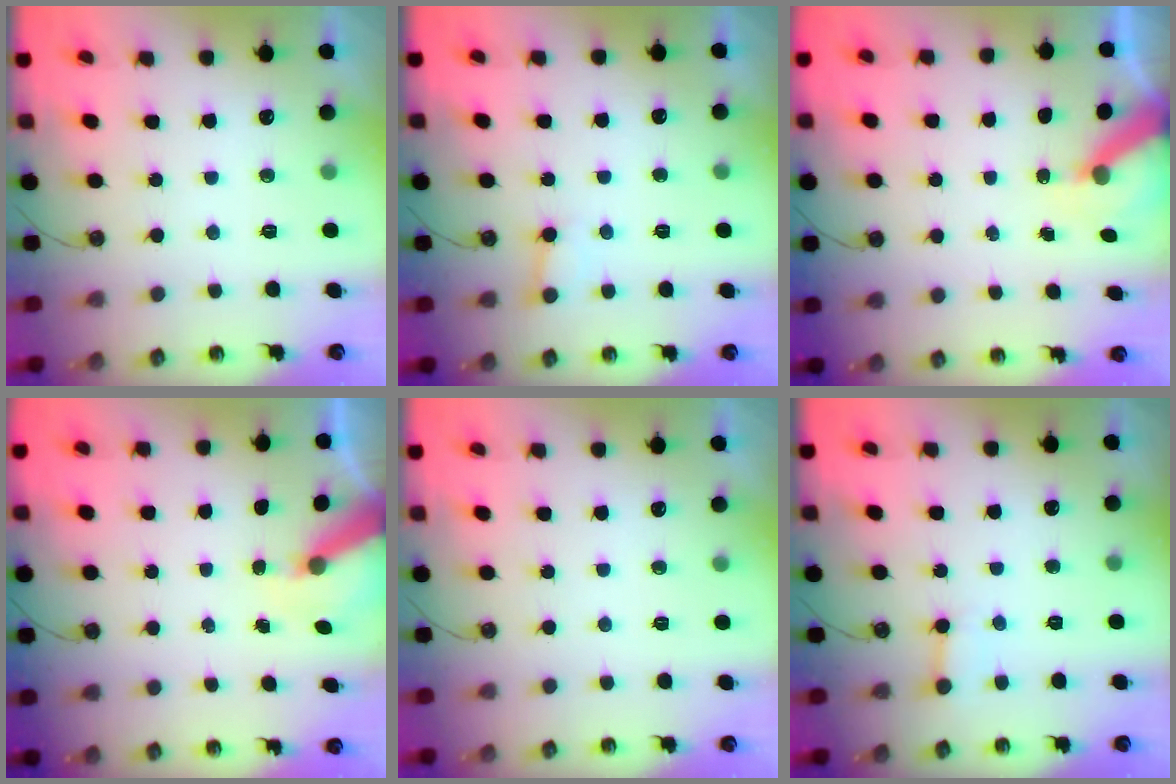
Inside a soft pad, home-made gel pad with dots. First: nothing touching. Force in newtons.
{"total": 4.0, "press": 4.0, "slide": 0.4}
{"total": 5.4, "press": 5.4, "slide": 0.7}
{"total": 8.3, "press": 8.3, "slide": 0.4}
{"total": 0.0}
{"total": 3.5, "press": 3.4, "slide": 0.5}